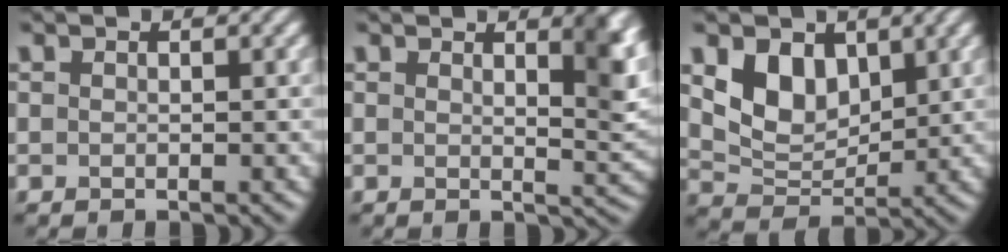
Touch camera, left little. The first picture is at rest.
{"total": 4.0, "force": [2.0, 1.2, 3.3], "torque": [-0.032, -0.002, 0.028]}
{"total": 4.7, "force": [2.2, 3.3, 2.6], "torque": [-0.058, -0.013, 0.039]}